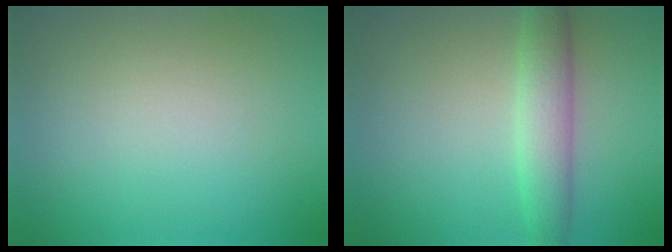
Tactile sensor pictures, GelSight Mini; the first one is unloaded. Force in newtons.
{"total": 3.6, "press": 3.6, "slide": 0.2}